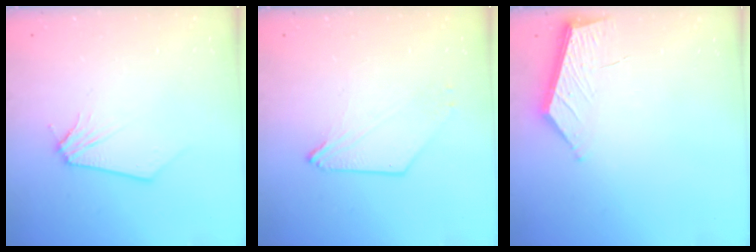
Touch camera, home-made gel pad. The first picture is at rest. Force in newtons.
{"total": 0.0}
{"total": 5.4, "press": 5.4, "slide": 0.6}